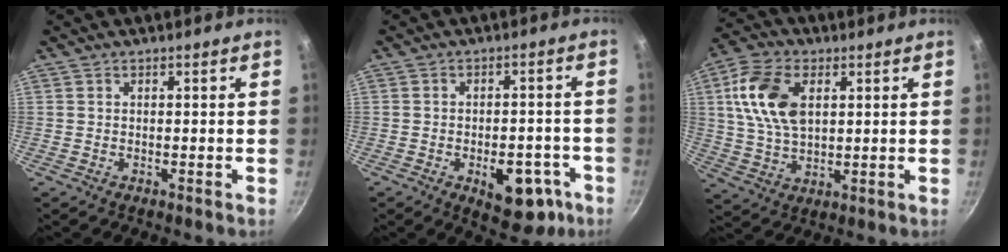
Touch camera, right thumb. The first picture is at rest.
{"total": 11.2, "force": [-4.5, 6.3, 8.1], "torque": [-0.063, 0.023, -0.046]}
{"total": 12.9, "force": [3.3, 7.9, 9.6], "torque": [-0.171, -0.001, 0.060]}